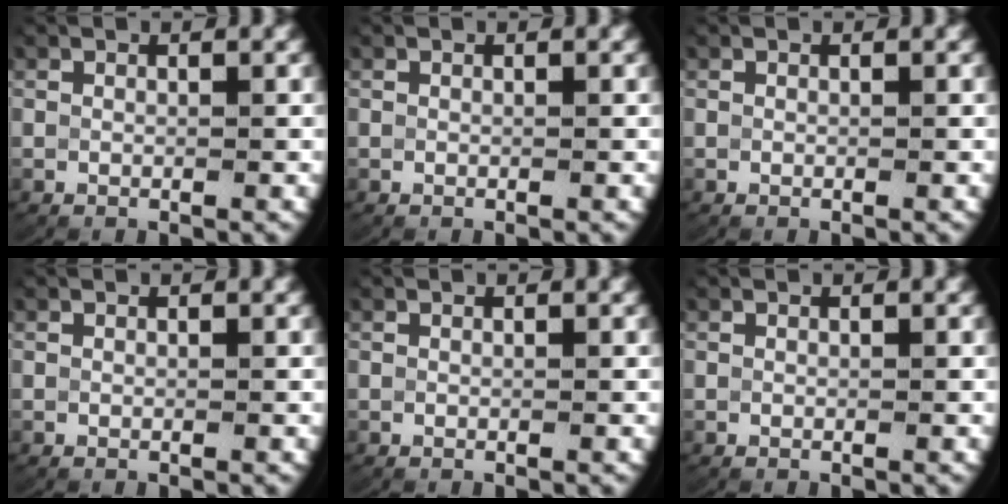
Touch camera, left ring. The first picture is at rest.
{"total": 0.0}
{"total": 0.0}
{"total": 0.0}
{"total": 0.0}
{"total": 0.0}